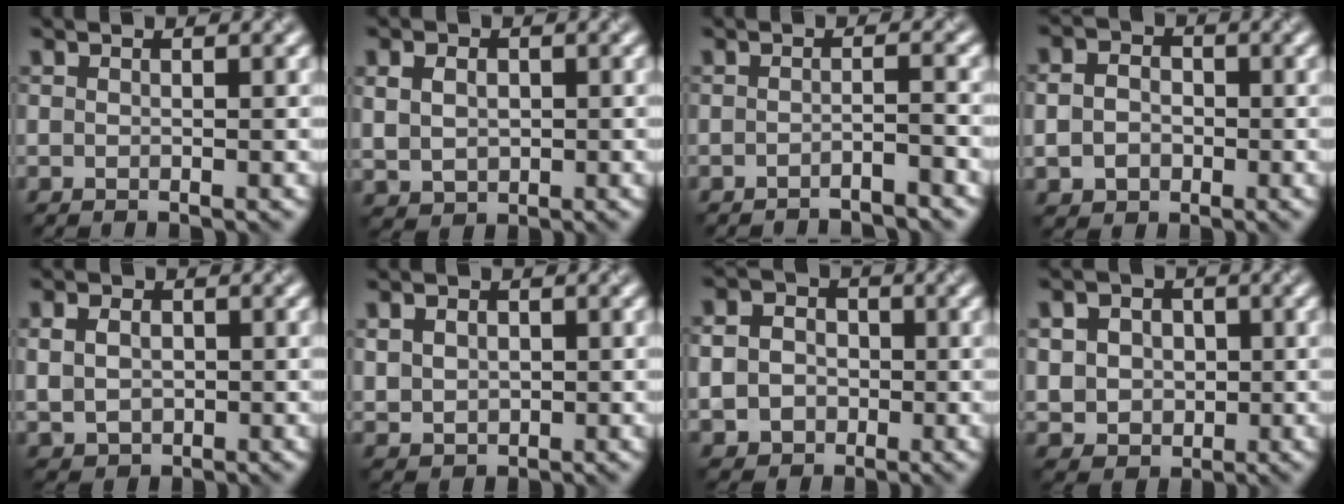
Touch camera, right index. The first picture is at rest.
{"total": 3.2, "force": [0.5, 2.5, 1.9], "torque": [-0.043, 0.001, 0.015]}
{"total": 2.3, "force": [-1.9, 0.3, 1.2], "torque": [-0.006, 0.001, -0.036]}
{"total": 3.4, "force": [-0.5, 2.9, 1.7], "torque": [-0.021, -0.003, -0.012]}
{"total": 3.5, "force": [0.5, 2.8, 2.0], "torque": [-0.040, 0.004, 0.005]}
{"total": 3.0, "force": [0.8, 2.5, 1.5], "torque": [-0.038, 0.002, 0.019]}
{"total": 5.2, "force": [-0.5, 4.7, 2.3], "torque": [-0.027, 0.002, -0.018]}
{"total": 6.2, "force": [1.1, 5.3, 3.0], "torque": [-0.062, 0.020, 0.007]}